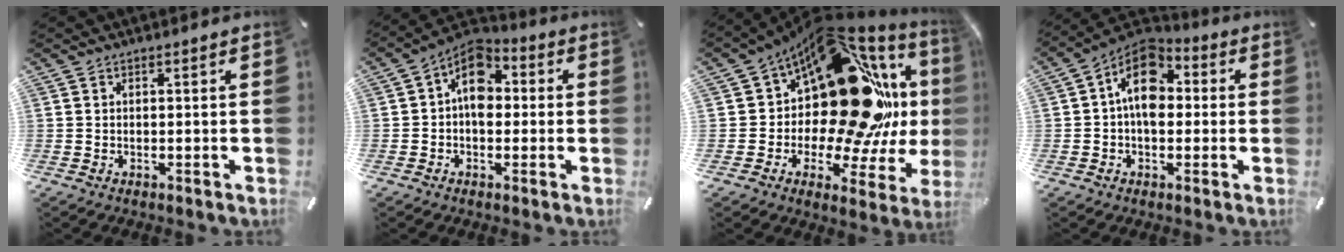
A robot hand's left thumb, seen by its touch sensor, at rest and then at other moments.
{"total": 8.9, "force": [1.0, 6.3, 6.2], "torque": [-0.100, -0.001, 0.017]}
{"total": 24.8, "force": [5.7, 15.4, 18.6], "torque": [-0.266, -0.081, 0.122]}
{"total": 11.5, "force": [1.3, 7.8, 8.4], "torque": [-0.138, -0.002, 0.023]}